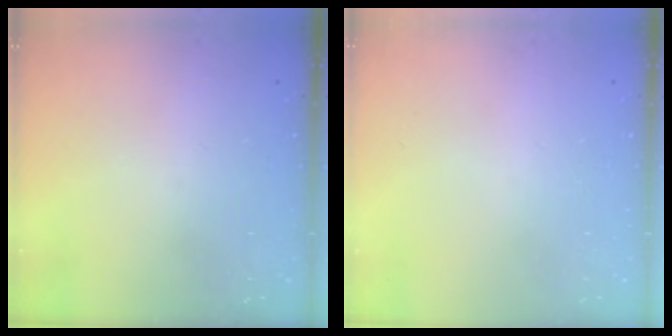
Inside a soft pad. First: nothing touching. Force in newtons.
{"total": 0.0}